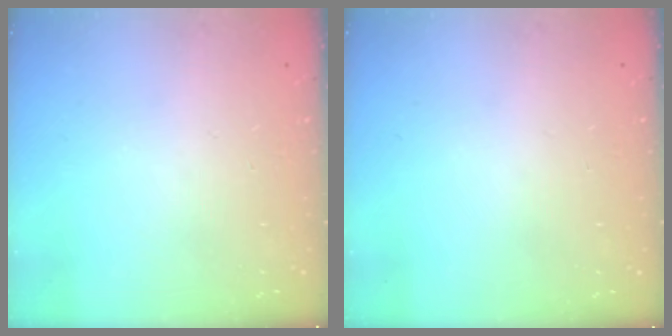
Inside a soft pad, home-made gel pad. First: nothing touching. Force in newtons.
{"total": 0.0}